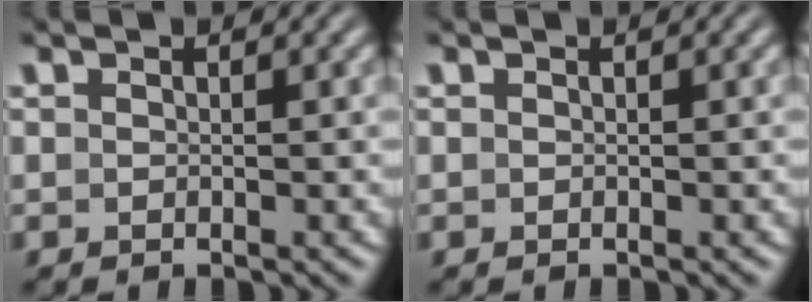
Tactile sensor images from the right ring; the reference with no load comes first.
{"total": 0.0}